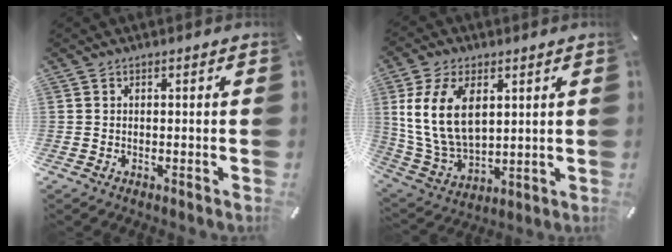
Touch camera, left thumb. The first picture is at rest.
{"total": 14.2, "force": [4.3, 9.2, 9.9], "torque": [-0.227, -0.008, 0.076]}